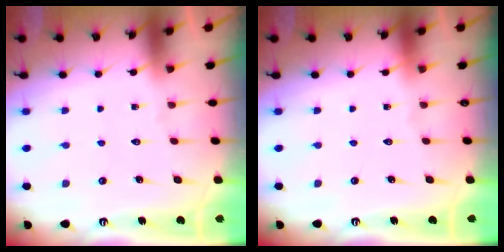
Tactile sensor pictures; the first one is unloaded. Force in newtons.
{"total": 0.0}